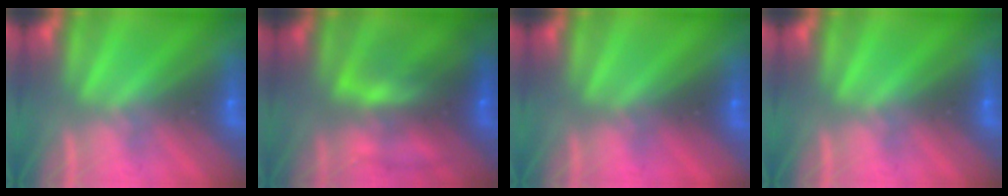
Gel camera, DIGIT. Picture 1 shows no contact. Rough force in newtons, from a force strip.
{"total": 5.7}
{"total": 2.2}
{"total": 0.0}